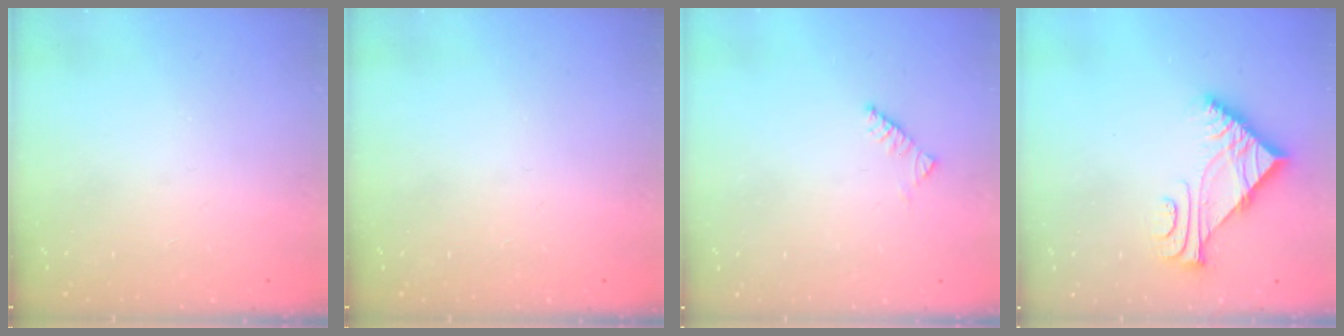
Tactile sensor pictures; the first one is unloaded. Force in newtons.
{"total": 0.0}
{"total": 2.9, "press": 2.9, "slide": 0.5}
{"total": 6.2, "press": 6.2, "slide": 0.4}